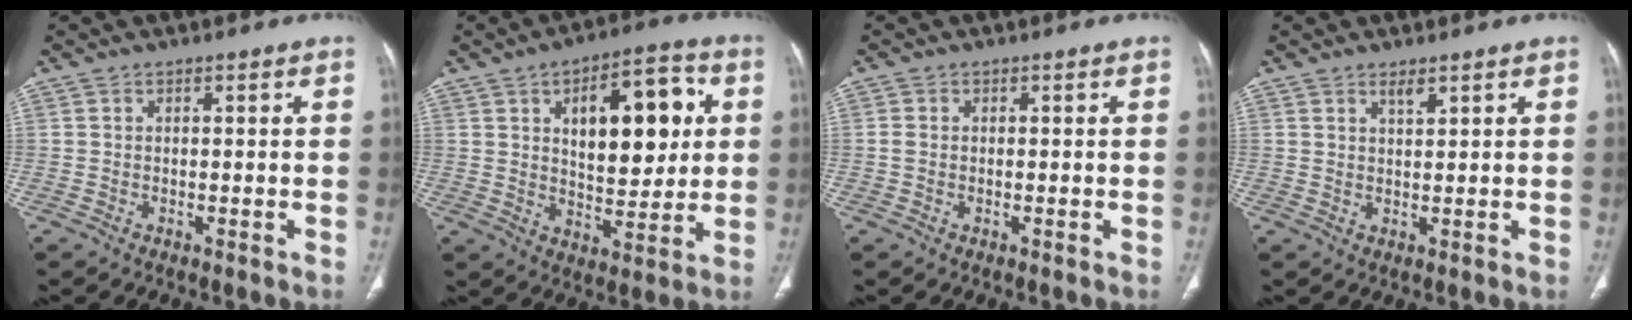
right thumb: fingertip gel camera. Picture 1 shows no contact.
{"total": 16.6, "force": [4.3, 8.2, 13.8], "torque": [-0.154, 0.000, 0.065]}
{"total": 1.2, "force": [-0.1, 0.9, 0.7], "torque": [-0.019, -0.002, -0.004]}
{"total": 1.9, "force": [1.5, 0.5, 1.1], "torque": [-0.012, -0.012, 0.029]}